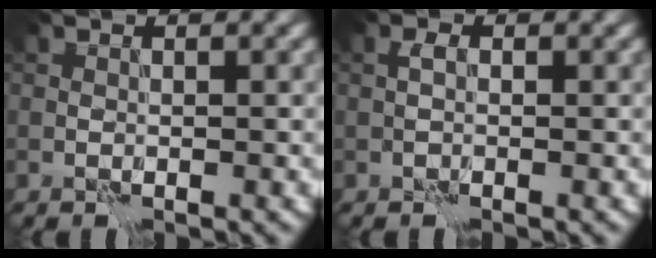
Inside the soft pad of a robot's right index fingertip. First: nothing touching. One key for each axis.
{"total": 0.5, "fx": 0.0, "fy": 0.3, "fz": 0.5, "tx": -0.008, "ty": 0.003, "tz": -0.003}